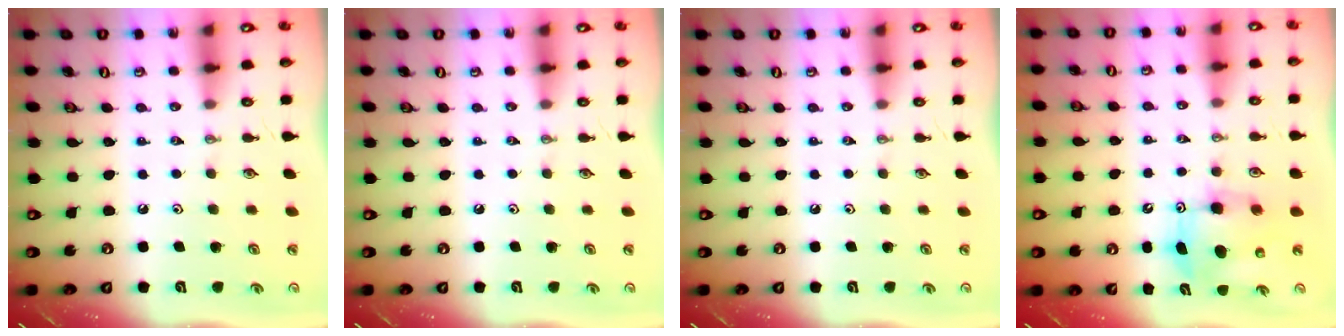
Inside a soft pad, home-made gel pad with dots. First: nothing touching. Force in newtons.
{"total": 0.0}
{"total": 0.0}
{"total": 7.8, "press": 7.5, "slide": 2.0}